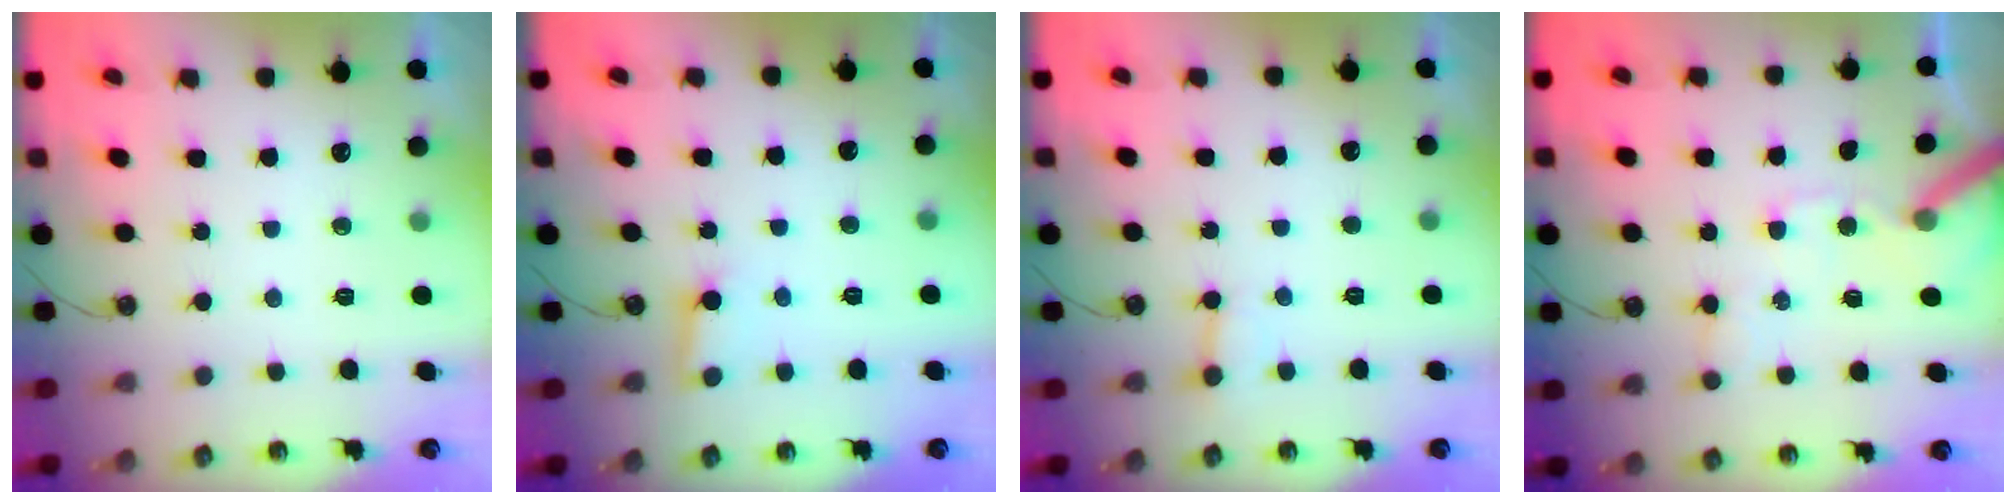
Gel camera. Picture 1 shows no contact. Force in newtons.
{"total": 2.8, "press": 2.8, "slide": 0.3}
{"total": 4.5, "press": 4.4, "slide": 0.6}
{"total": 11.1, "press": 11.0, "slide": 1.5}